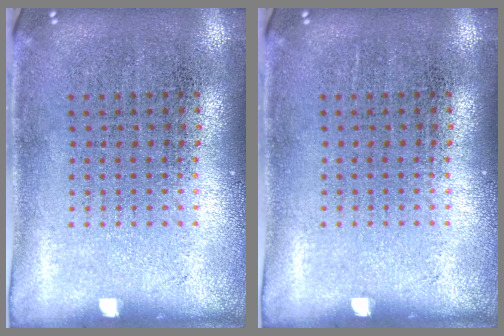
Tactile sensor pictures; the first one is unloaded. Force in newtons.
{"total": 0.0}